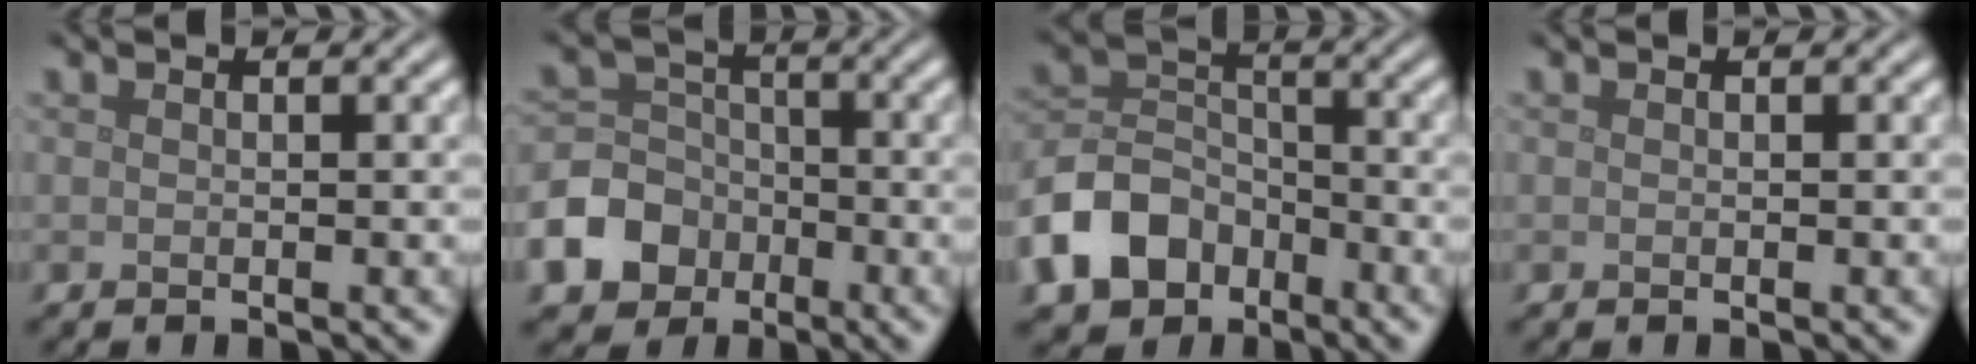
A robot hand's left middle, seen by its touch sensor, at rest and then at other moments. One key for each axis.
{"total": 8.3, "fx": -4.1, "fy": 6.9, "fz": 2.3, "tx": -0.048, "ty": -0.017, "tz": -0.101}
{"total": 7.3, "fx": -4.1, "fy": 5.1, "fz": 3.2, "tx": -0.064, "ty": 0.001, "tz": -0.093}
{"total": 0.0}